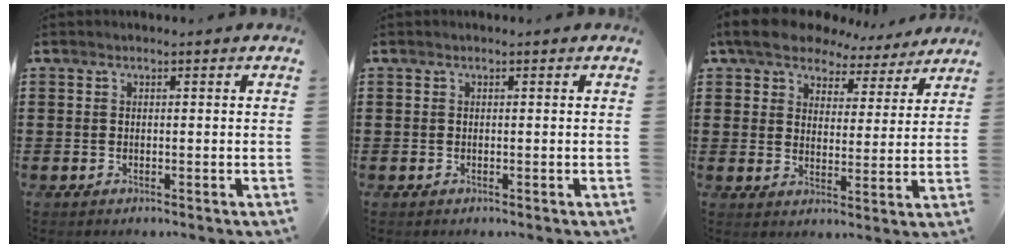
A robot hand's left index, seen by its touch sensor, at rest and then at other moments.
{"total": 0.0}
{"total": 7.1, "force": [6.4, 2.6, 1.5], "torque": [-0.059, -0.028, 0.114]}